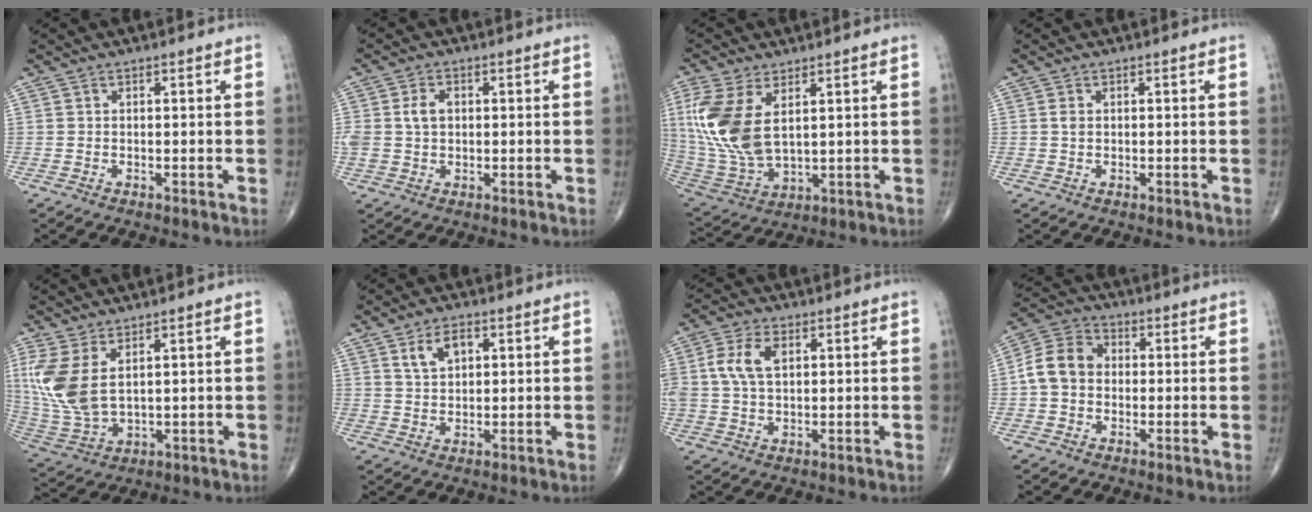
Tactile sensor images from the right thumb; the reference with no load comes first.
{"total": 4.7, "force": [0.6, 3.4, 3.3], "torque": [-0.070, 0.008, 0.013]}
{"total": 14.9, "force": [4.0, 7.9, 12.0], "torque": [-0.270, -0.015, 0.094]}
{"total": 1.0, "force": [0.2, 0.7, 0.7], "torque": [-0.010, 0.000, 0.004]}
{"total": 12.0, "force": [3.6, 6.3, 9.6], "torque": [-0.225, -0.016, 0.091]}
{"total": 5.2, "force": [2.2, 3.1, 3.5], "torque": [-0.052, -0.005, 0.043]}
{"total": 7.6, "force": [1.8, 4.5, 5.8], "torque": [-0.126, 0.007, 0.035]}
{"total": 8.4, "force": [-0.2, 6.8, 5.0], "torque": [-0.084, 0.028, -0.017]}